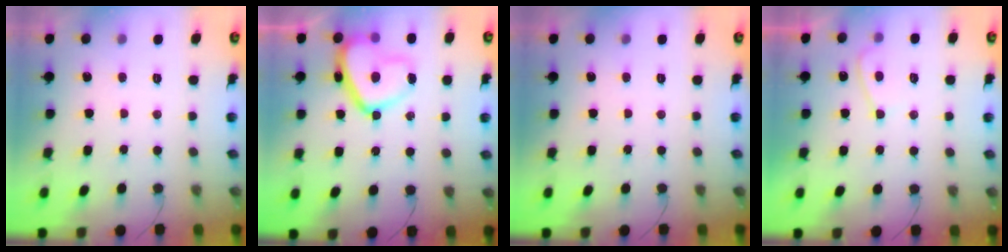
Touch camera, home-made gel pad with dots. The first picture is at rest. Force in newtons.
{"total": 14.8, "press": 14.7, "slide": 1.4}
{"total": 0.0}
{"total": 5.6, "press": 5.5, "slide": 1.0}